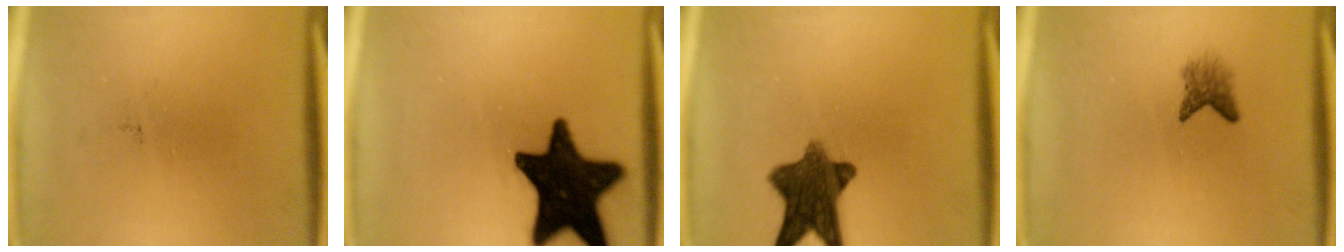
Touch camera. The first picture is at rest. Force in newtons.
{"total": 19.6}
{"total": 10.3}
{"total": 2.3}